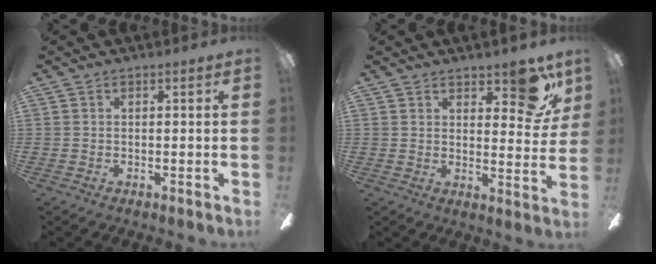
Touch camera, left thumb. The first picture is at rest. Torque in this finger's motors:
{"motor_torque": [0.83, 0.58, 0.71, -0.25, 0.10]}